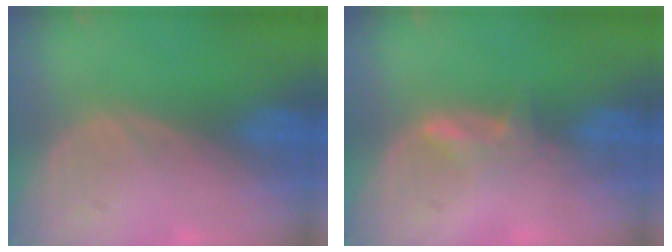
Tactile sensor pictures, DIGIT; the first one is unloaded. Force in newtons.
{"total": 2.3, "press": 2.3, "slide": 0.4}